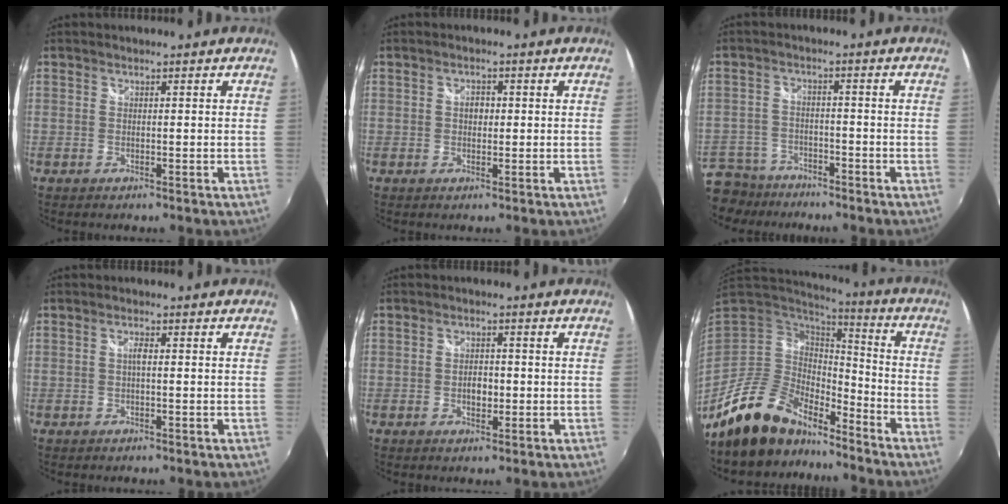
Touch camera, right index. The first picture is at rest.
{"total": 2.0, "force": [0.1, 1.5, 1.3], "torque": [-0.019, 0.005, -0.001]}
{"total": 11.1, "force": [-8.4, 6.7, 2.9], "torque": [-0.101, -0.005, -0.145]}
{"total": 1.3, "force": [-0.1, 0.4, 1.3], "torque": [-0.024, 0.005, -0.004]}
{"total": 3.0, "force": [-0.6, 1.9, 2.2], "torque": [-0.036, 0.002, -0.010]}
{"total": 15.6, "force": [-12.9, 6.2, 6.2], "torque": [-0.141, -0.003, -0.226]}